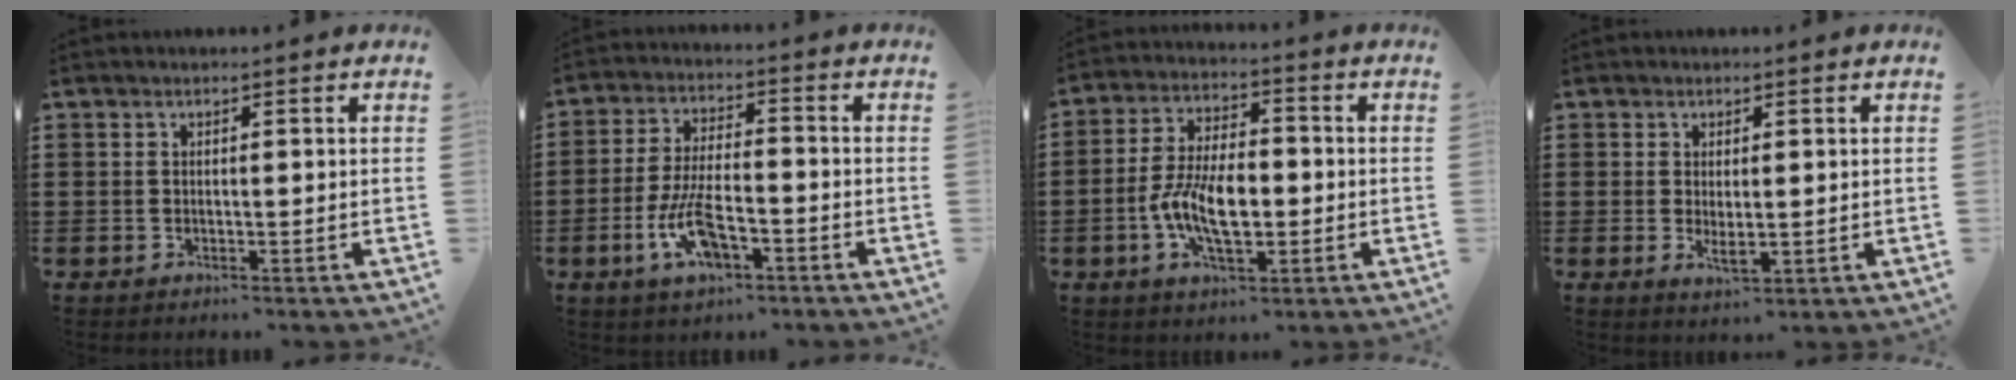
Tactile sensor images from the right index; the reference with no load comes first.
{"total": 9.0, "force": [-3.6, 3.7, 7.4], "torque": [-0.165, -0.007, -0.067]}
{"total": 9.3, "force": [-2.1, 4.5, 7.8], "torque": [-0.176, -0.001, -0.044]}
{"total": 2.8, "force": [-0.1, 1.1, 2.6], "torque": [-0.047, 0.001, -0.001]}